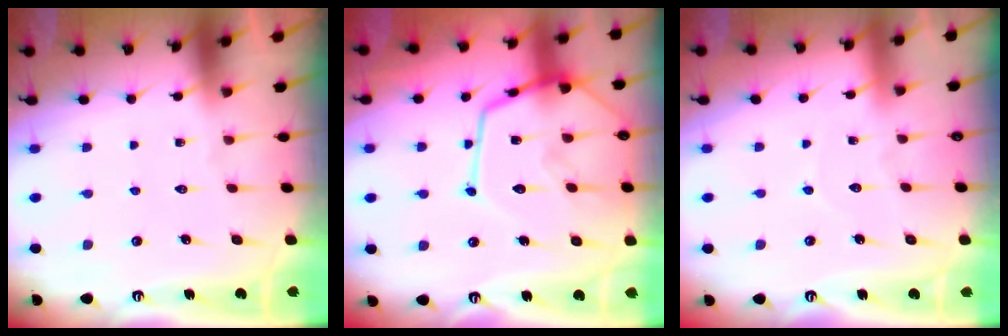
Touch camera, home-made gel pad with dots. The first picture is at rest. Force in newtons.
{"total": 18.4, "press": 18.3, "slide": 1.7}
{"total": 4.3, "press": 4.3, "slide": 0.4}